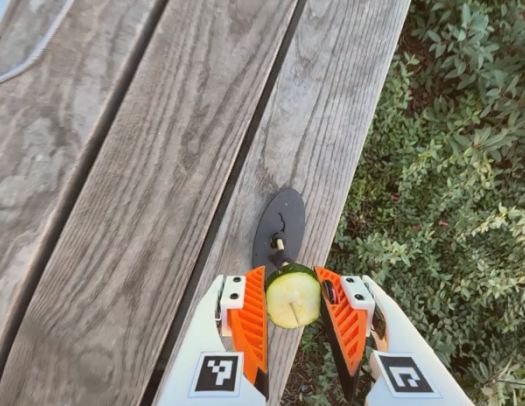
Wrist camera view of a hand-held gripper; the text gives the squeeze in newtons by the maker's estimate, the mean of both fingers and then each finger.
{"total": 9.6, "left": 9.3, "right": 9.9}